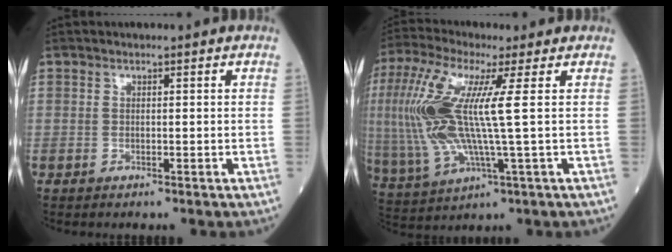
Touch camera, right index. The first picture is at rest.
{"total": 15.5, "force": [1.9, 1.6, 15.2], "torque": [-0.359, 0.005, 0.036]}